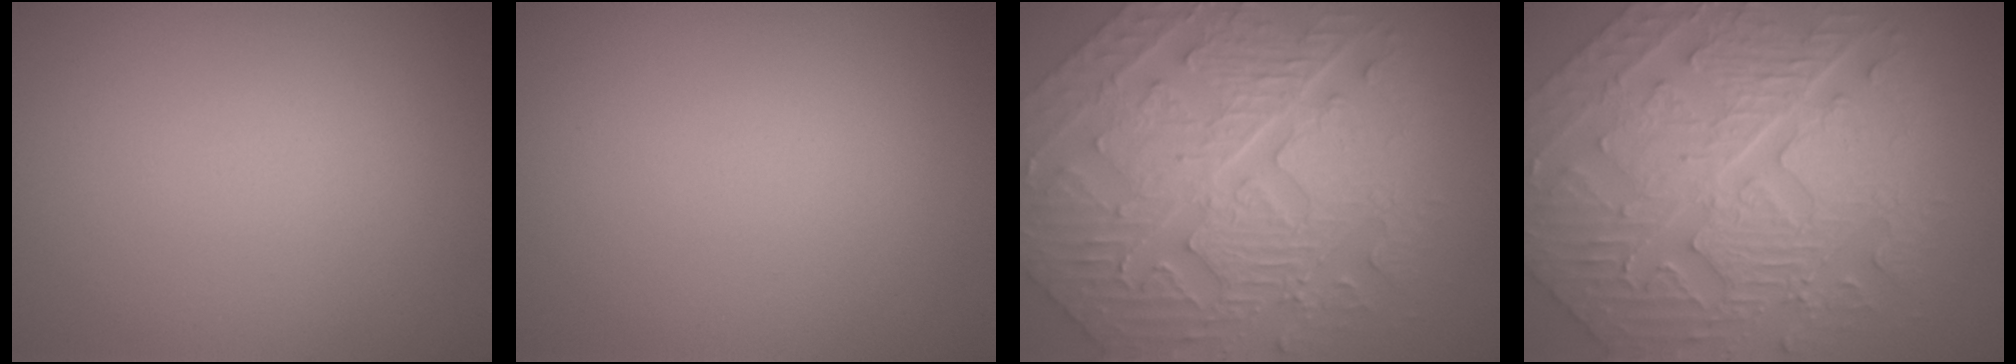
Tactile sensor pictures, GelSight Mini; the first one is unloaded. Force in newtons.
{"total": 0.0}
{"total": 11.1, "press": 7.8, "slide": 7.9}
{"total": 11.1, "press": 7.8, "slide": 7.9}